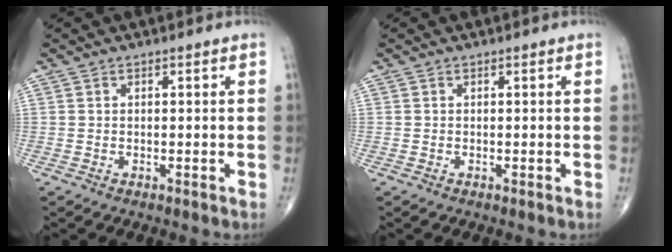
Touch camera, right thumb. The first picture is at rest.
{"total": 0.0}